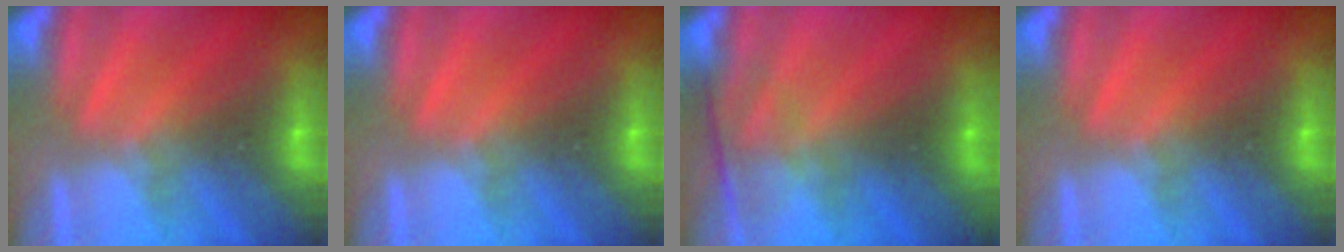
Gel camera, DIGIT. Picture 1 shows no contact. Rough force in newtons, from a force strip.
{"total": 0.0}
{"total": 2.3}
{"total": 0.0}